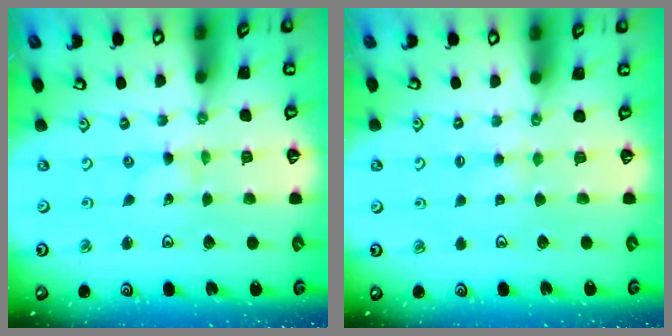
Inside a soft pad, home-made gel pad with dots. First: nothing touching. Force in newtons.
{"total": 2.9, "press": 2.8, "slide": 0.5}